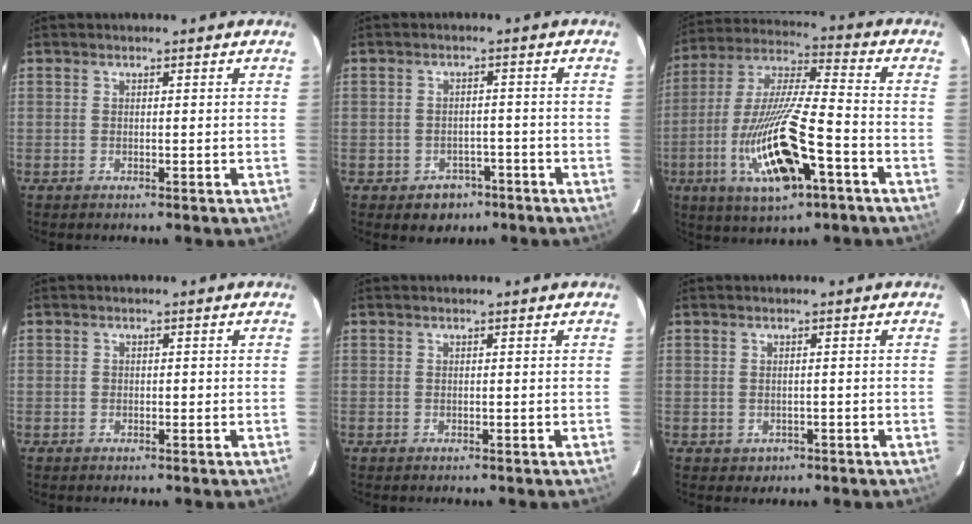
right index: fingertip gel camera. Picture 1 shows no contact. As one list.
[{"total": 4.3, "force": [-2.5, 3.3, 1.3], "torque": [-0.012, 0.010, -0.027]}, {"total": 17.9, "force": [-6.8, 3.0, 16.3], "torque": [-0.339, -0.016, -0.116]}, {"total": 0.7, "force": [-0.1, 0.5, 0.4], "torque": [-0.006, 0.002, -0.004]}, {"total": 0.0}, {"total": 1.4, "force": [-0.6, 1.2, 0.4], "torque": [-0.004, 0.003, -0.002]}]